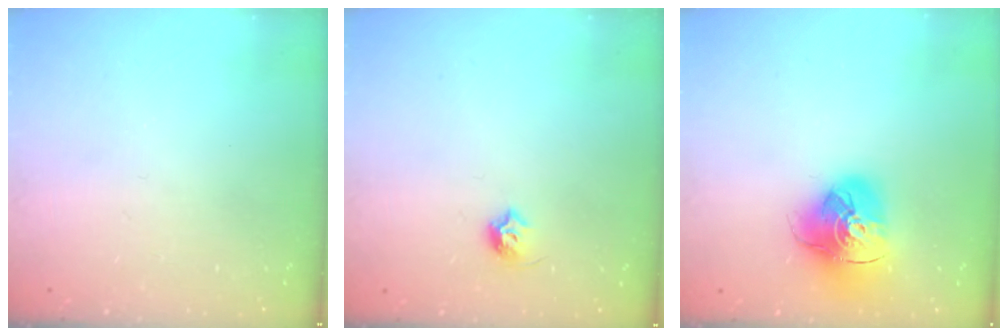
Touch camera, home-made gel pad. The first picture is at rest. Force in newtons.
{"total": 5.7, "press": 5.6, "slide": 1.0}
{"total": 15.7, "press": 15.6, "slide": 1.9}